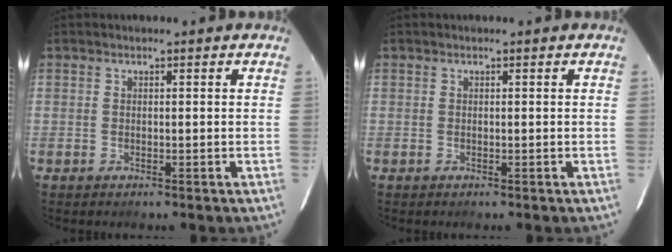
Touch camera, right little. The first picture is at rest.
{"total": 0.0}